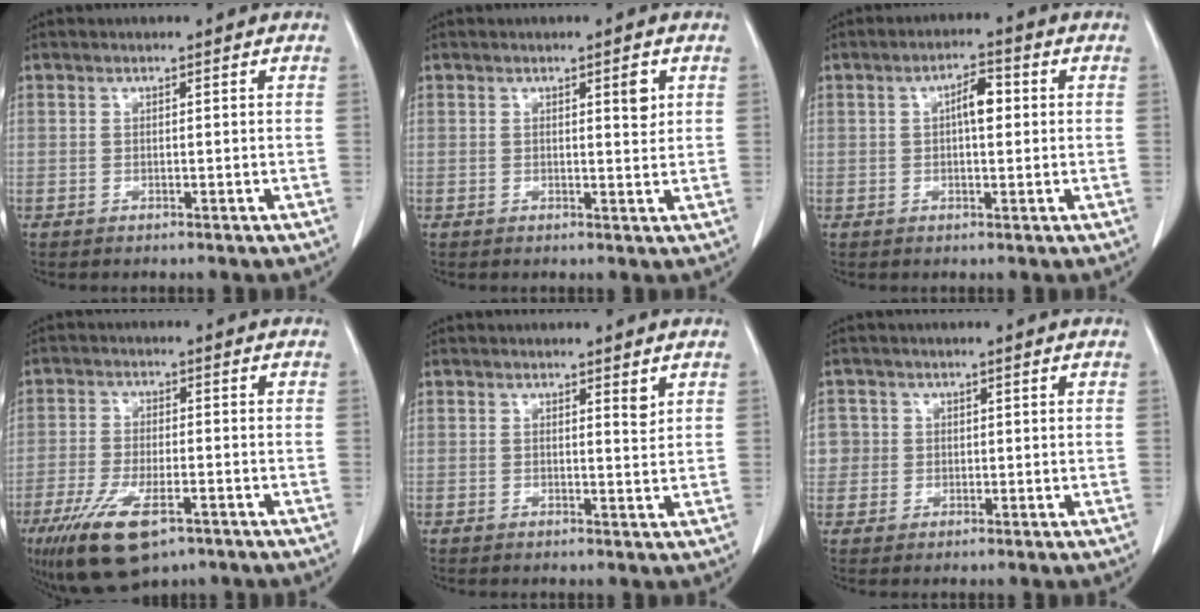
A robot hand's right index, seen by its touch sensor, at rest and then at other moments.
{"total": 2.3, "force": [0.9, 0.5, 2.0], "torque": [-0.030, -0.004, 0.013]}
{"total": 4.0, "force": [0.6, 1.4, 3.7], "torque": [-0.063, 0.011, 0.008]}
{"total": 11.3, "force": [-6.6, 3.8, 8.3], "torque": [-0.157, -0.022, -0.110]}
{"total": 1.5, "force": [0.9, 0.3, 1.1], "torque": [-0.019, -0.007, 0.014]}
{"total": 3.7, "force": [0.5, 3.7, 0.0], "torque": [0.013, 0.010, 0.009]}